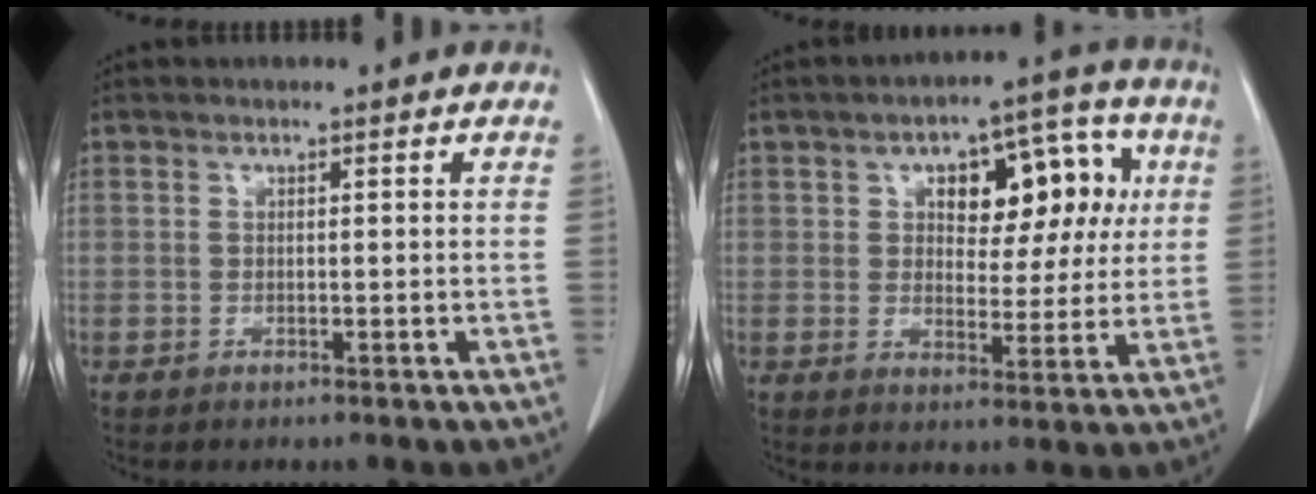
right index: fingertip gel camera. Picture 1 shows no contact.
{"total": 12.1, "force": [3.6, 6.3, 9.7], "torque": [-0.121, 0.040, 0.055]}